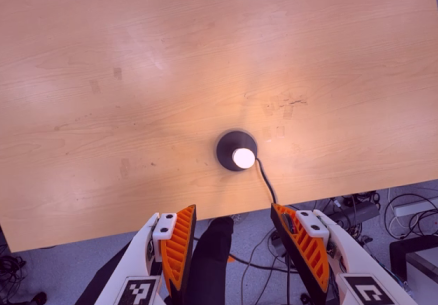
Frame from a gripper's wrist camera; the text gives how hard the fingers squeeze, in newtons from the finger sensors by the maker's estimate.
{"total": 0.0}